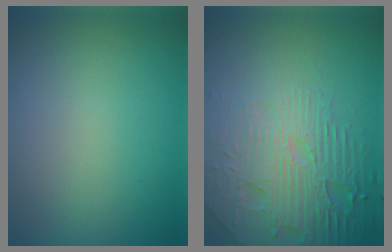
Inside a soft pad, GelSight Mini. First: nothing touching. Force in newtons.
{"total": 6.8, "press": 5.6, "slide": 3.7}